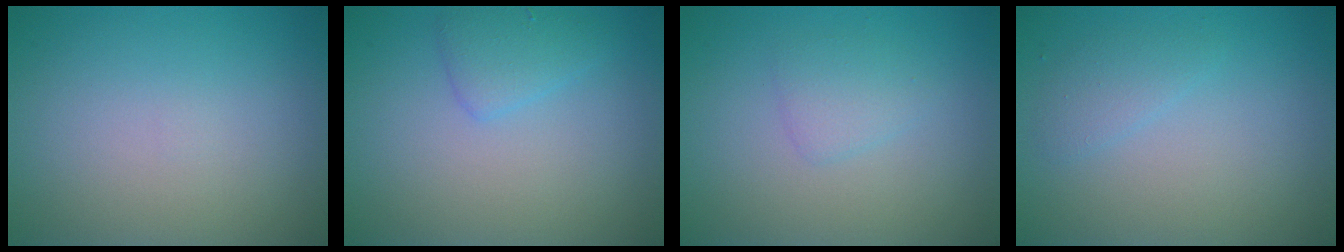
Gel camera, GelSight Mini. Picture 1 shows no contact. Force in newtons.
{"total": 1.8, "press": 1.8, "slide": 0.2}
{"total": 1.6, "press": 1.6, "slide": 0.0}
{"total": 1.3, "press": 1.3, "slide": 0.0}